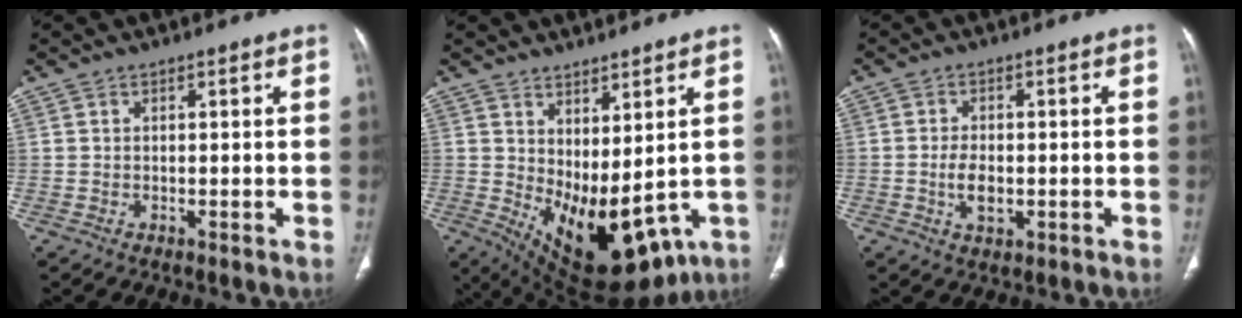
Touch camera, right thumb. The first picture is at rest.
{"total": 16.0, "force": [-0.9, 8.1, 13.7], "torque": [-0.202, -0.022, 0.025]}
{"total": 4.4, "force": [-0.9, 2.7, 3.3], "torque": [-0.053, 0.002, -0.013]}